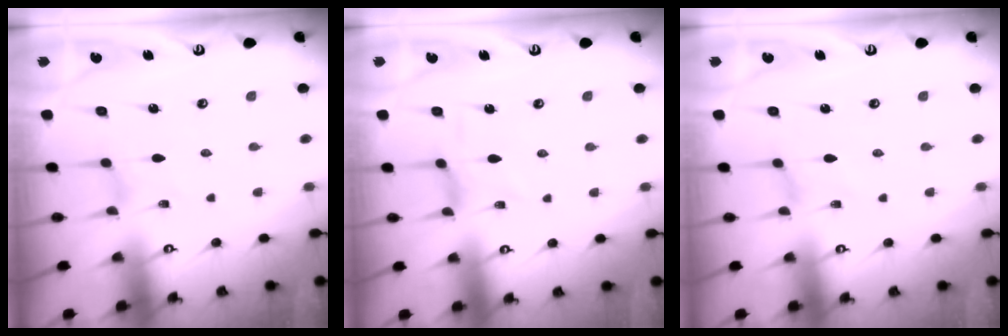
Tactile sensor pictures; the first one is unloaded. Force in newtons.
{"total": 2.4, "press": 2.4, "slide": 0.3}
{"total": 0.7, "press": 0.7, "slide": 0.2}